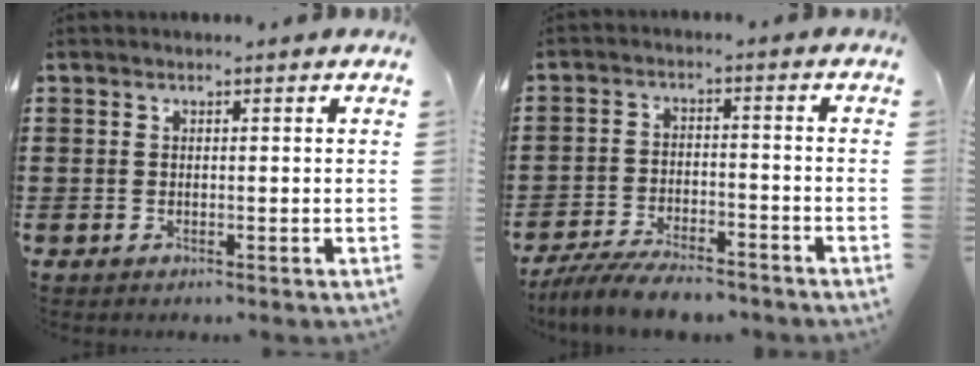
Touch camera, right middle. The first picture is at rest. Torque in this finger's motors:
{"motor_torque": [2.14, 0.00, 0.22, 0.10]}